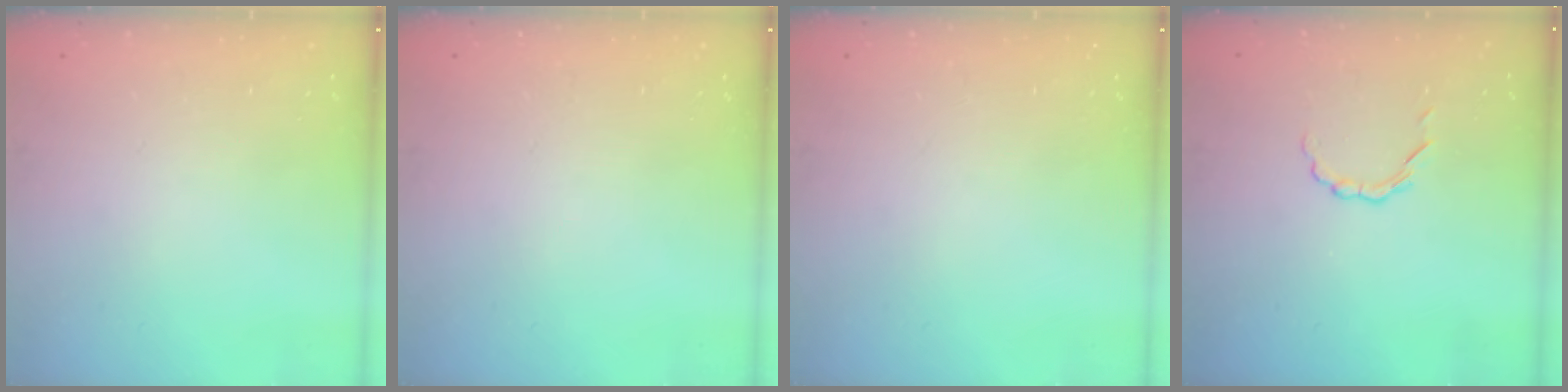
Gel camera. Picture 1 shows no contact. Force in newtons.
{"total": 0.0}
{"total": 0.0}
{"total": 2.4, "press": 2.2, "slide": 0.8}